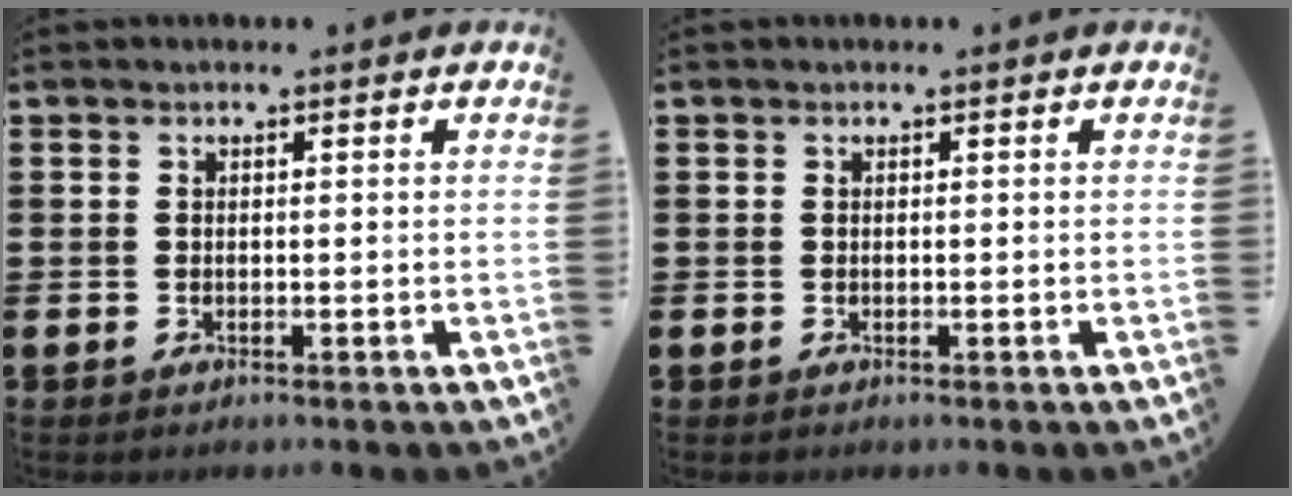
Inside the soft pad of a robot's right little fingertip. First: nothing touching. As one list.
[{"total": 0.0}]